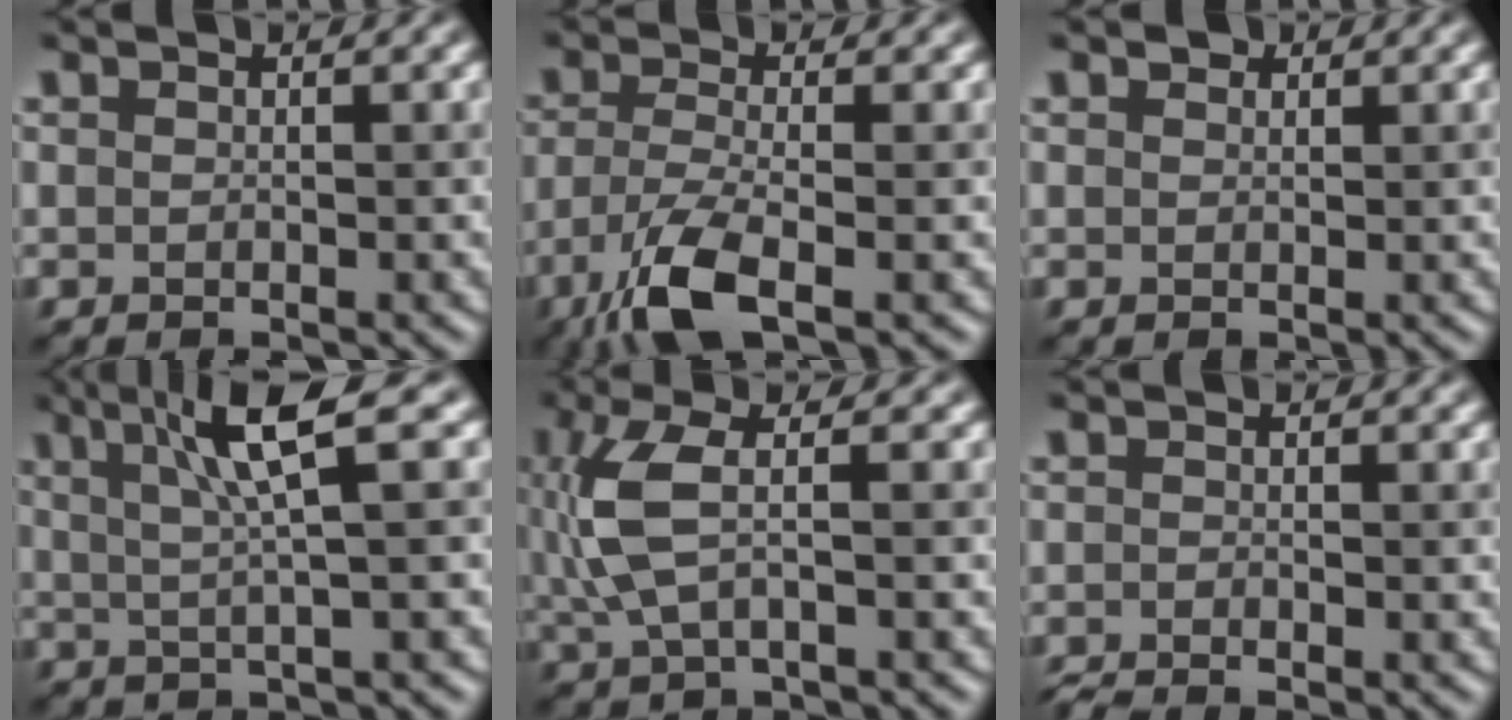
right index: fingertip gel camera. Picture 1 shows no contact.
{"total": 5.6, "force": [-3.2, 1.5, 4.3], "torque": [-0.097, -0.002, -0.063]}
{"total": 0.8, "force": [0.6, 0.5, -0.2], "torque": [0.004, 0.007, 0.016]}
{"total": 6.0, "force": [2.3, 0.7, 5.5], "torque": [-0.085, 0.016, 0.043]}
{"total": 4.7, "force": [0.8, 1.5, 4.4], "torque": [-0.110, 0.008, 0.020]}
{"total": 1.8, "force": [-1.6, 0.2, 0.7], "torque": [-0.008, -0.006, -0.029]}